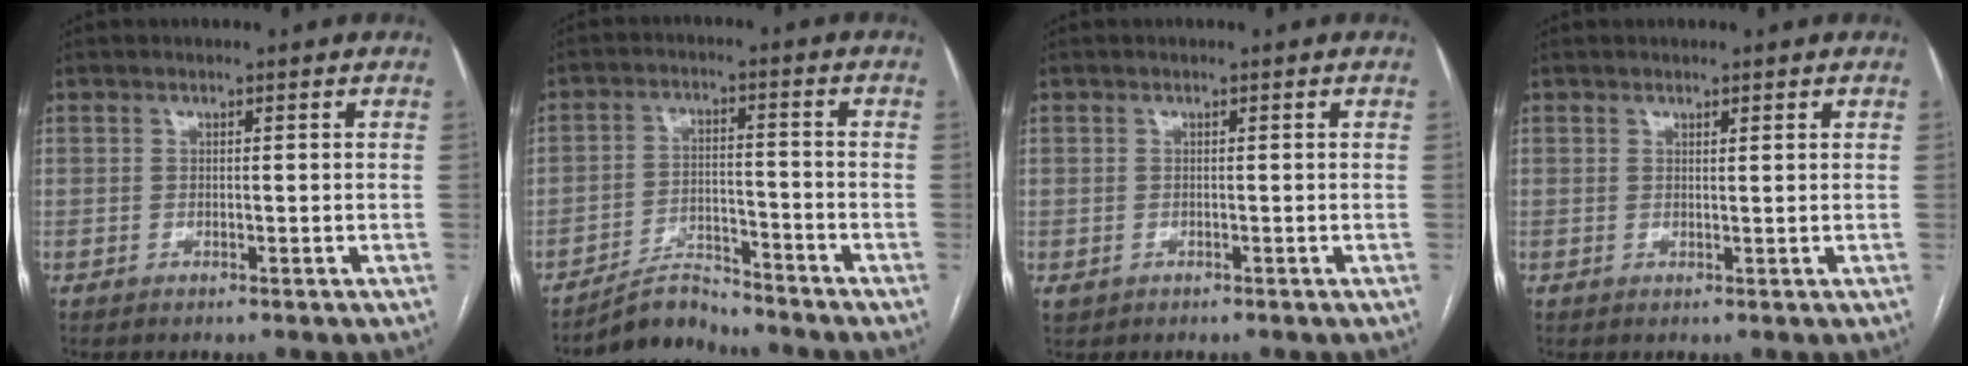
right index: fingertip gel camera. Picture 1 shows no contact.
{"total": 5.4, "force": [-5.3, 1.0, 0.0], "torque": [0.000, 0.004, -0.091]}
{"total": 1.1, "force": [-0.4, 1.0, 0.3], "torque": [-0.007, 0.004, 0.001]}
{"total": 0.8, "force": [0.6, 0.0, 0.5], "torque": [-0.007, 0.000, 0.010]}